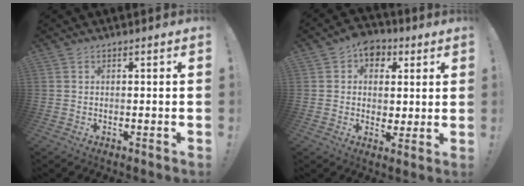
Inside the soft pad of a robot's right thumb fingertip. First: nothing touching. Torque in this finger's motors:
{"motor_torque": [0.69, 0.65, 0.10, 0.02, 0.00]}